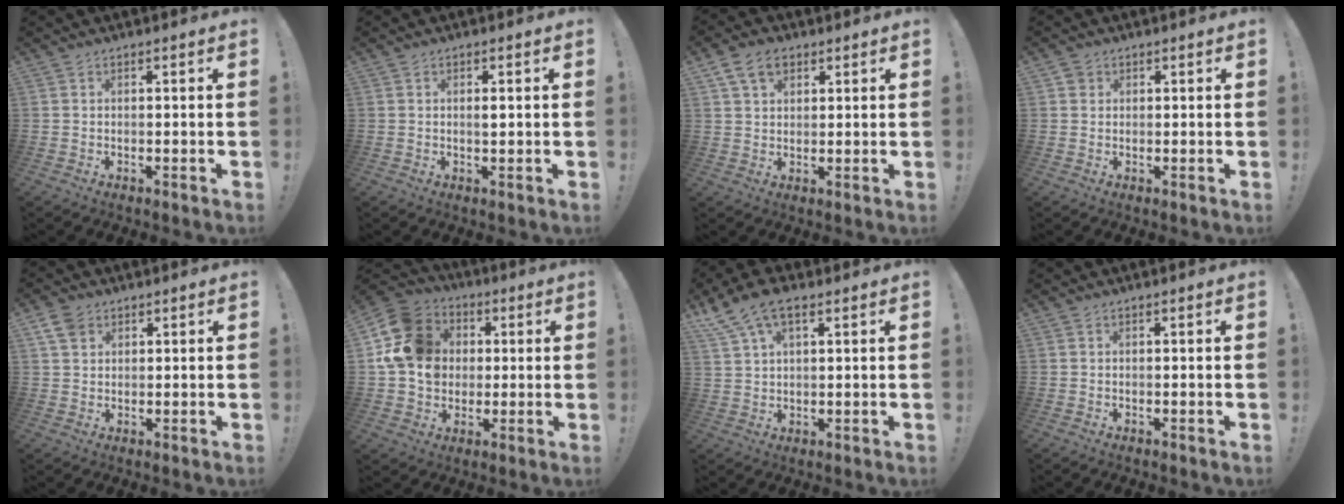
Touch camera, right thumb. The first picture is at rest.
{"total": 1.3, "force": [0.1, 0.3, 1.2], "torque": [-0.015, -0.003, -0.001]}
{"total": 7.7, "force": [4.1, 5.1, 4.0], "torque": [-0.070, -0.005, 0.081]}
{"total": 1.8, "force": [1.0, 1.5, 0.3], "torque": [-0.001, -0.001, 0.017]}
{"total": 5.2, "force": [2.9, 3.6, 2.5], "torque": [-0.040, -0.006, 0.056]}
{"total": 16.7, "force": [2.5, 14.3, 8.4], "torque": [-0.144, -0.001, 0.052]}
{"total": 8.7, "force": [5.0, 4.0, 5.8], "torque": [-0.114, -0.011, 0.101]}
{"total": 0.0}